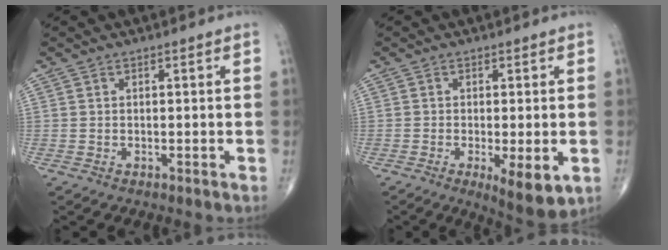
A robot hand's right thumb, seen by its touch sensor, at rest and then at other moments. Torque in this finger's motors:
{"motor_torque": [-0.20, 0.47, -0.15, -0.27, -0.01]}